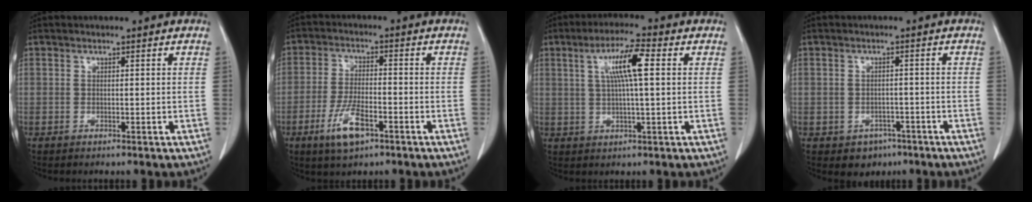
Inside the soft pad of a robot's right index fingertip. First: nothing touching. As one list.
[{"total": 7.1, "force": [-3.6, 2.0, 5.7], "torque": [-0.122, -0.010, -0.062]}, {"total": 7.7, "force": [2.0, 0.5, 7.4], "torque": [-0.136, 0.010, 0.035]}, {"total": 3.7, "force": [-2.1, 2.9, 0.9], "torque": [-0.006, 0.008, -0.019]}]